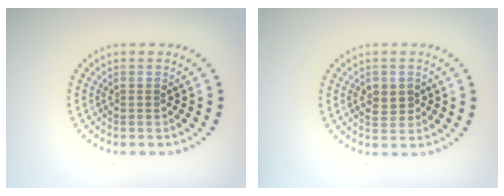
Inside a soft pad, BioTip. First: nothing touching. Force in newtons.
{"total": 2.1, "press": 2.1, "slide": 0.2}